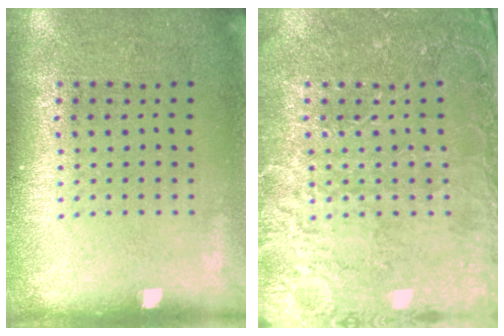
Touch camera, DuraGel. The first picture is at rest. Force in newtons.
{"total": 3.4, "press": 3.3, "slide": 0.7}